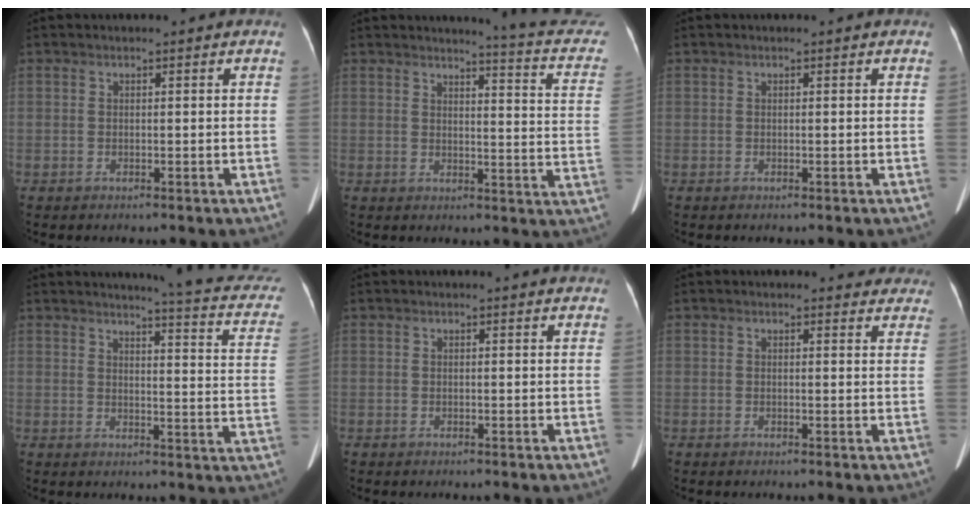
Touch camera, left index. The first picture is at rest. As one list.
[{"total": 11.7, "force": [11.1, -0.1, 3.9], "torque": [-0.041, -0.076, 0.097]}, {"total": 0.0}, {"total": 13.5, "force": [12.1, 0.7, 5.9], "torque": [-0.065, -0.062, 0.109]}, {"total": 1.7, "force": [1.7, -0.1, 0.3], "torque": [-0.013, -0.003, 0.011]}, {"total": 5.3, "force": [5.0, 1.8, 0.6], "torque": [0.016, -0.011, 0.030]}]